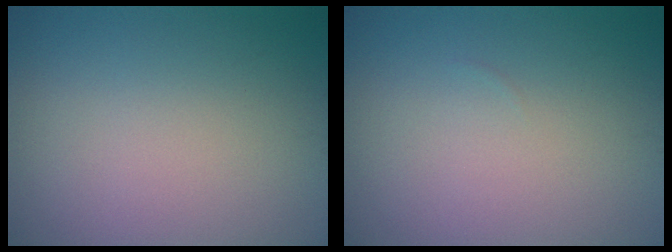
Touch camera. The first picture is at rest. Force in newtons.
{"total": 0.0}